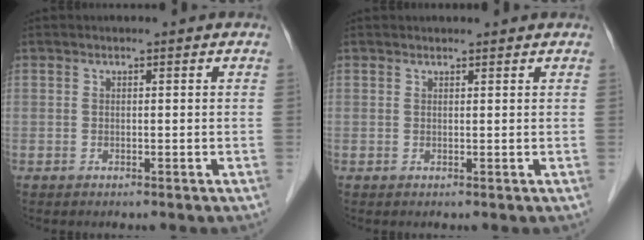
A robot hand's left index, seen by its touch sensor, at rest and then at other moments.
{"total": 1.4, "force": [1.4, 0.4, 0.2], "torque": [-0.008, 0.011, 0.020]}